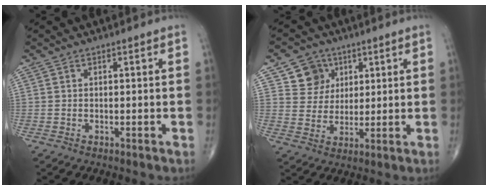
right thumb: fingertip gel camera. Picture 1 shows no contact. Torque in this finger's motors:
{"motor_torque": [-0.50, 0.51, 0.00, 0.00, 0.00]}